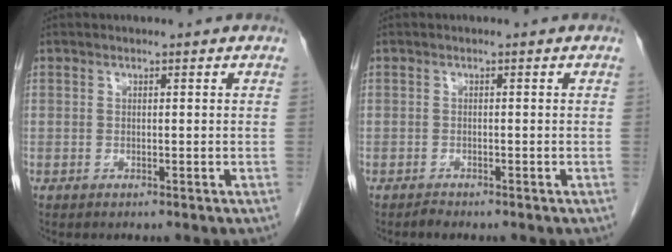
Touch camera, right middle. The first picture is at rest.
{"total": 0.7, "force": [-0.7, 0.0, 0.2], "torque": [-0.010, -0.004, -0.012]}